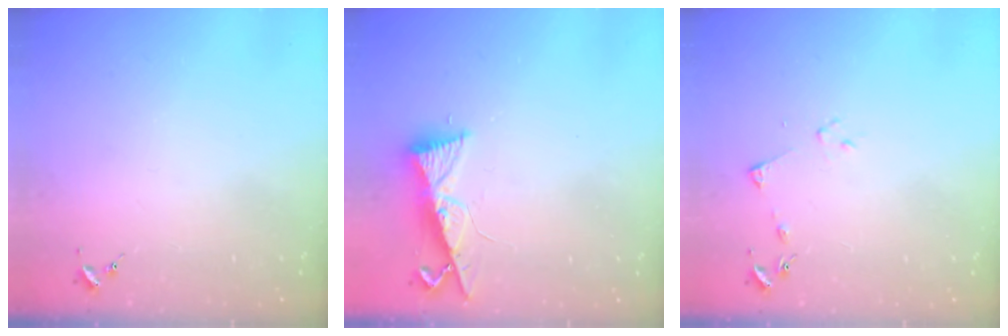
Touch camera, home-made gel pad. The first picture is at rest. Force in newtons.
{"total": 8.5, "press": 8.5, "slide": 1.0}
{"total": 4.5, "press": 4.5, "slide": 0.6}